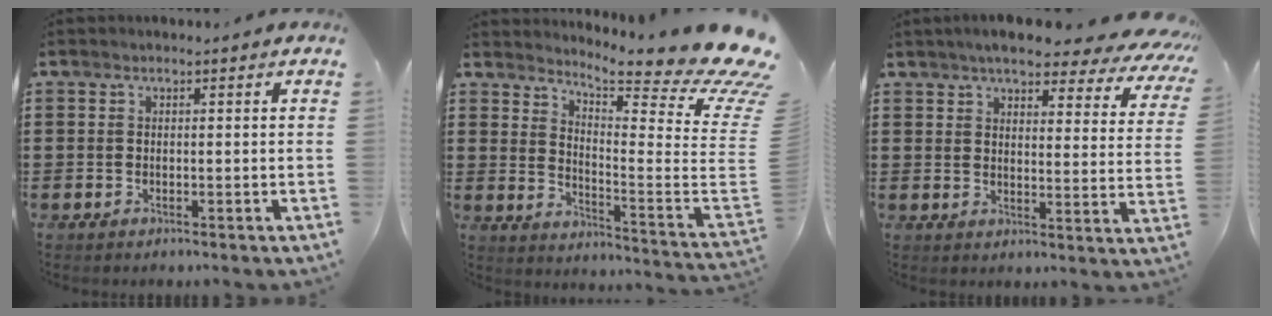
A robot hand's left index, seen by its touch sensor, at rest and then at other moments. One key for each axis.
{"total": 10.4, "fx": 8.9, "fy": 0.7, "fz": 5.3, "tx": -0.101, "ty": -0.087, "tz": 0.148}
{"total": 6.0, "fx": 5.2, "fy": 0.7, "fz": 2.8, "tx": -0.067, "ty": -0.026, "tz": 0.088}